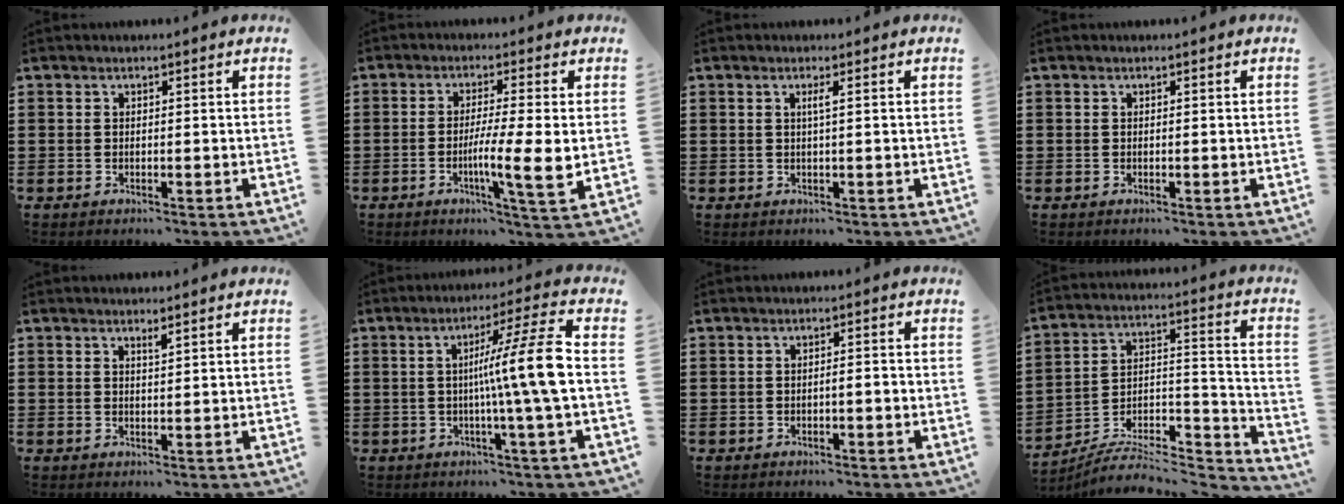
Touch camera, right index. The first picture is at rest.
{"total": 7.7, "force": [-1.1, 0.1, 7.7], "torque": [-0.131, -0.012, -0.020]}
{"total": 1.2, "force": [0.2, -0.2, 1.1], "torque": [-0.020, -0.004, 0.002]}
{"total": 0.0}
{"total": 1.1, "force": [1.0, 0.1, 0.4], "torque": [-0.009, -0.001, 0.019]}
{"total": 11.1, "force": [0.0, -0.9, 11.0], "torque": [-0.184, -0.009, -0.016]}
{"total": 1.3, "force": [-0.5, 0.2, 1.1], "torque": [-0.020, -0.001, -0.009]}
{"total": 6.4, "force": [-5.7, 1.7, 2.3], "torque": [-0.035, 0.003, -0.113]}